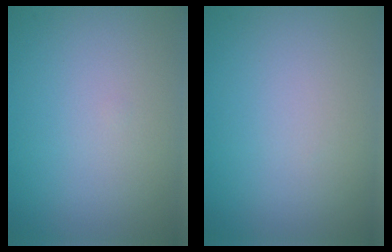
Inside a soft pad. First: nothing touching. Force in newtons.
{"total": 0.0}